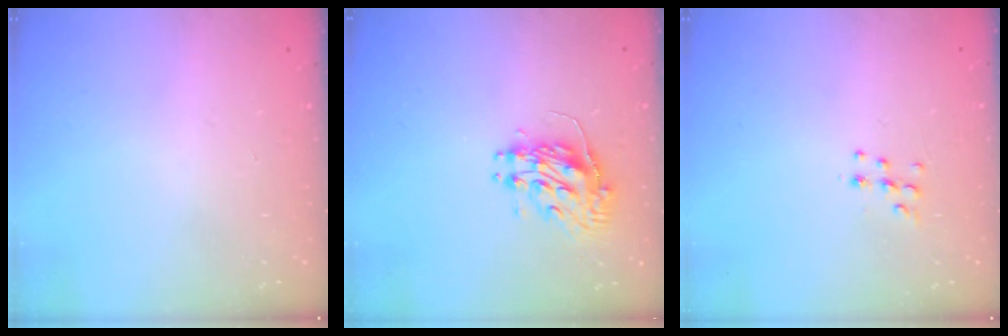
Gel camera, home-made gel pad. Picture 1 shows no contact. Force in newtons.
{"total": 9.8, "press": 9.7, "slide": 0.8}
{"total": 7.6, "press": 7.5, "slide": 1.2}